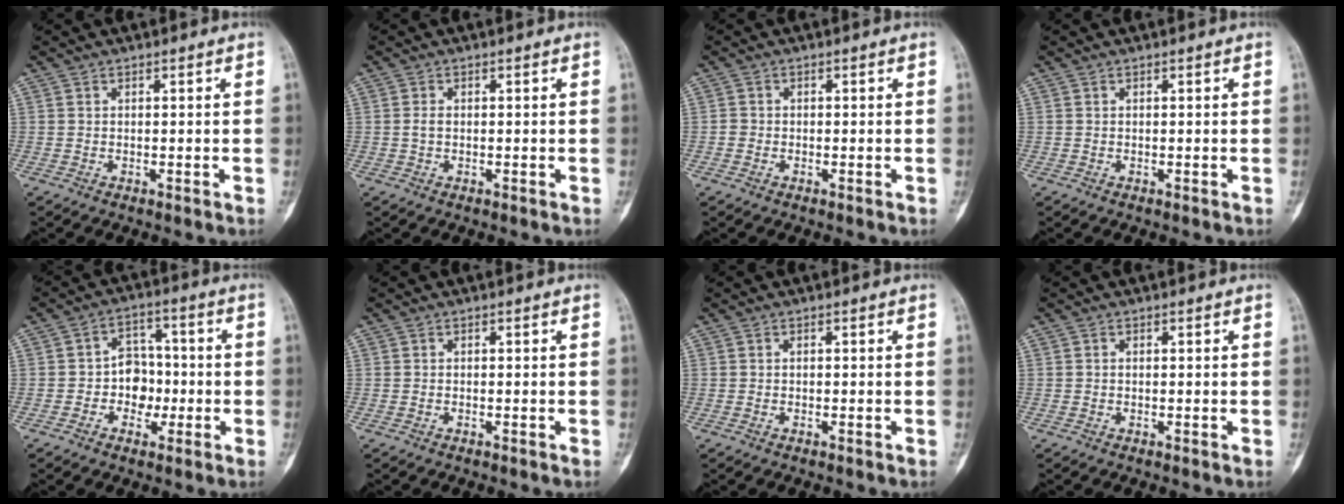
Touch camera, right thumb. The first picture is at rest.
{"total": 1.1, "force": [-0.1, 0.7, 0.8], "torque": [-0.011, -0.002, -0.003]}
{"total": 1.0, "force": [-0.5, 0.8, 0.2], "torque": [0.002, 0.004, -0.012]}
{"total": 0.0}
{"total": 7.3, "force": [-1.5, 6.0, 4.0], "torque": [-0.015, 0.027, -0.033]}
{"total": 0.0}
{"total": 0.0}
{"total": 0.0}